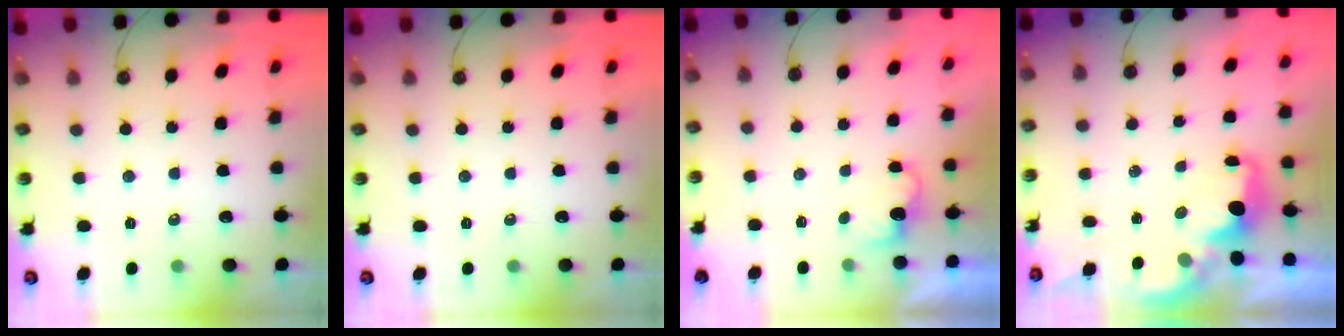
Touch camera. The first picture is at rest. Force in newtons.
{"total": 0.0}
{"total": 2.9, "press": 2.8, "slide": 0.8}
{"total": 3.0, "press": 2.9, "slide": 0.6}